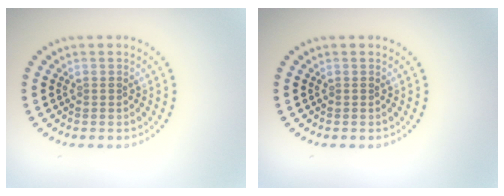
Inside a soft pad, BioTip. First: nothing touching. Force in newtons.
{"total": 0.0}